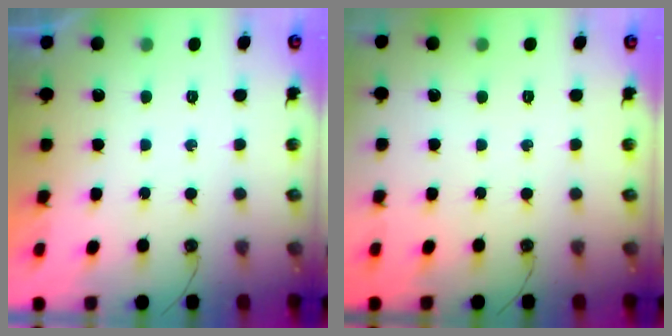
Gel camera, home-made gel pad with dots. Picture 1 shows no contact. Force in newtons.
{"total": 0.0}